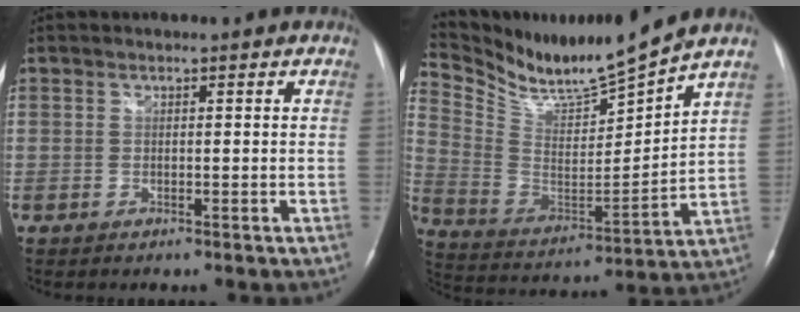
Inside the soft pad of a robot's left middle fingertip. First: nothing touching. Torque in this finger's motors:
{"motor_torque": [-0.30, -0.49, -0.26, -0.02]}